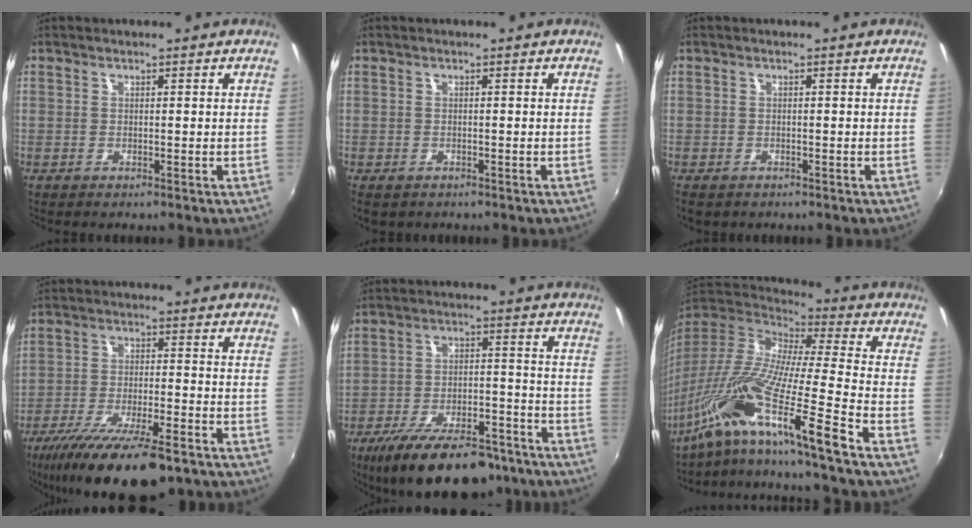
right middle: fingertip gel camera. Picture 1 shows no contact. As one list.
[{"total": 2.7, "force": [-1.6, 1.7, 1.4], "torque": [-0.029, -0.014, -0.023]}, {"total": 2.6, "force": [-1.7, 1.5, 1.3], "torque": [-0.028, -0.014, -0.025]}, {"total": 17.7, "force": [-13.0, 4.3, 11.3], "torque": [-0.220, -0.047, -0.214]}, {"total": 21.4, "force": [-16.4, 8.0, 11.2], "torque": [-0.205, -0.018, -0.237]}, {"total": 21.6, "force": [-15.0, -1.4, 15.4], "torque": [-0.265, -0.046, -0.286]}]